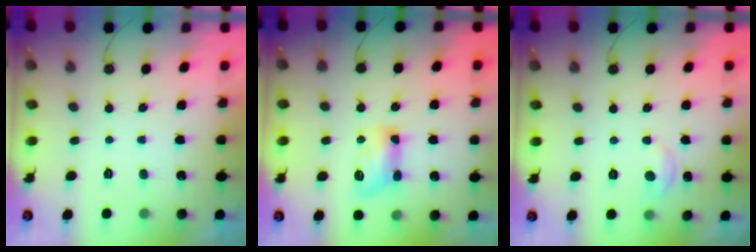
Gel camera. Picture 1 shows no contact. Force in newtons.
{"total": 7.6, "press": 7.5, "slide": 1.2}
{"total": 3.8, "press": 3.8, "slide": 0.4}